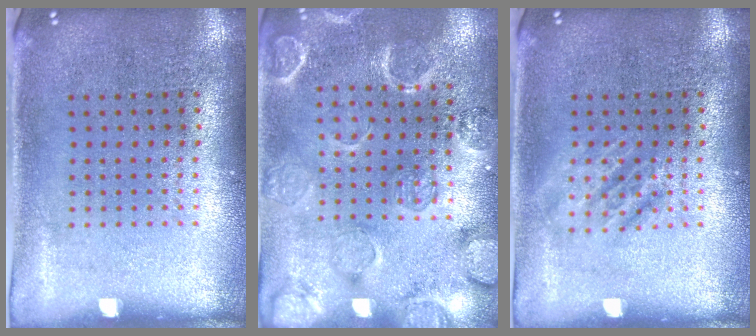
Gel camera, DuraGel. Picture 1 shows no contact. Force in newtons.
{"total": 2.4, "press": 2.3, "slide": 0.6}
{"total": 1.8, "press": 1.8, "slide": 0.3}